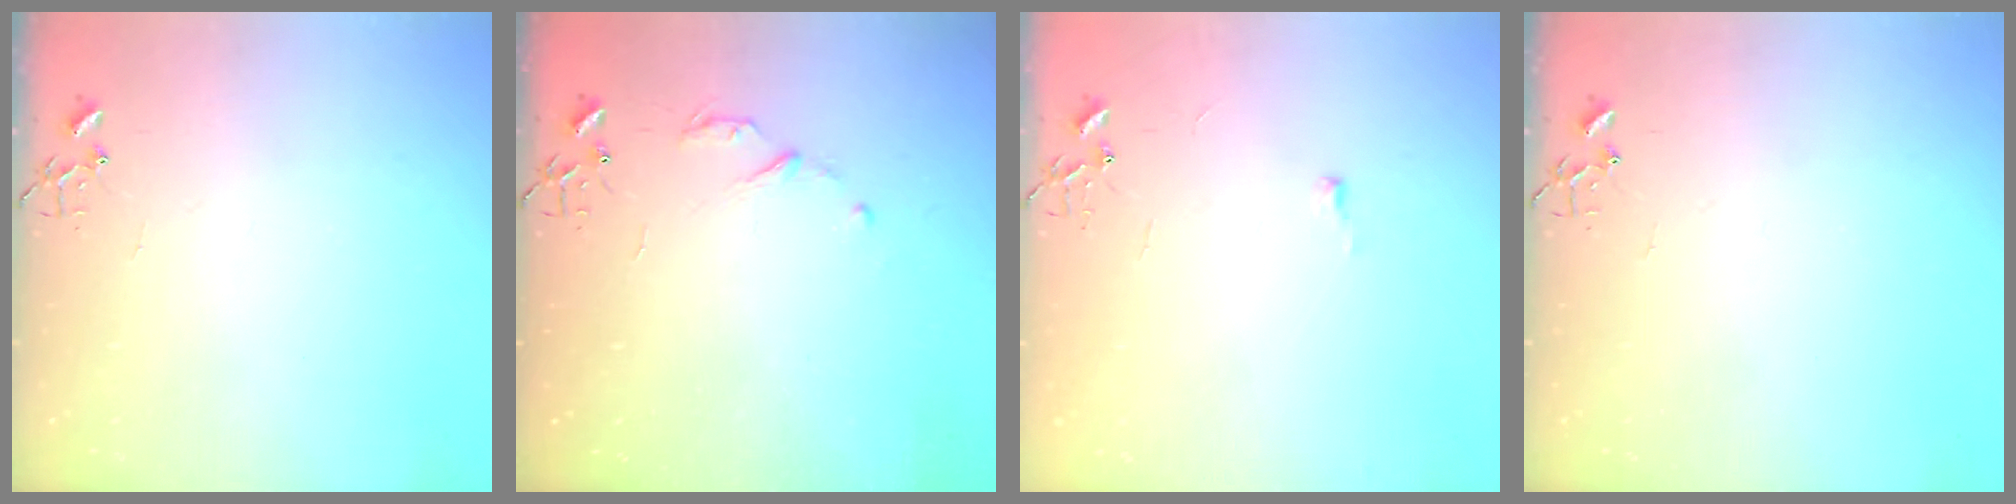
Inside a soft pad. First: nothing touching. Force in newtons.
{"total": 5.2, "press": 5.2, "slide": 0.5}
{"total": 3.6, "press": 3.5, "slide": 0.5}
{"total": 0.0}